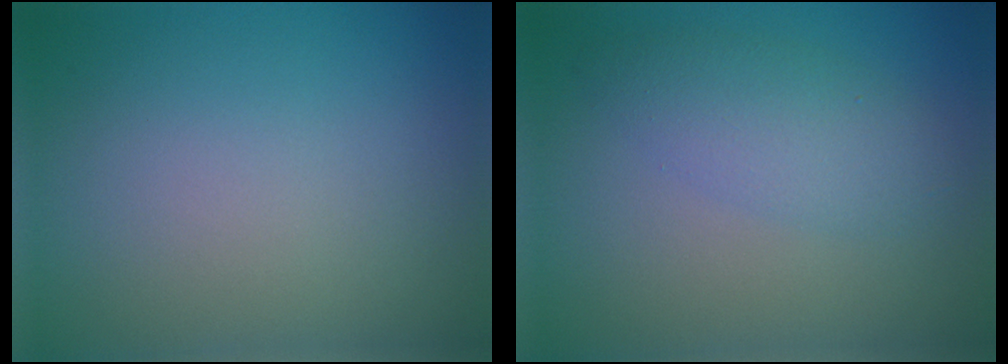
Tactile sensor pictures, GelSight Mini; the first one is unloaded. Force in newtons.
{"total": 3.4, "press": 3.4, "slide": 0.1}